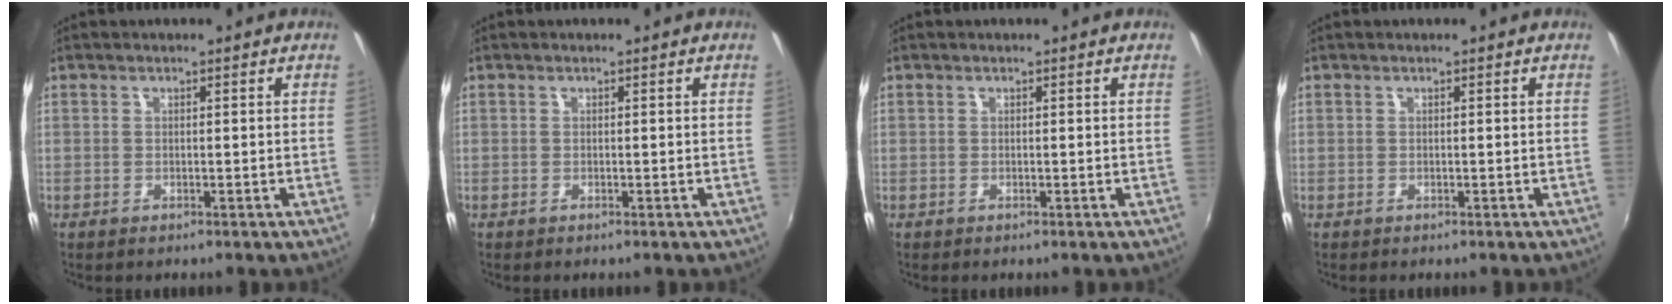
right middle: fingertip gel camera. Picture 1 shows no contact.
{"total": 0.0}
{"total": 0.0}
{"total": 0.0}